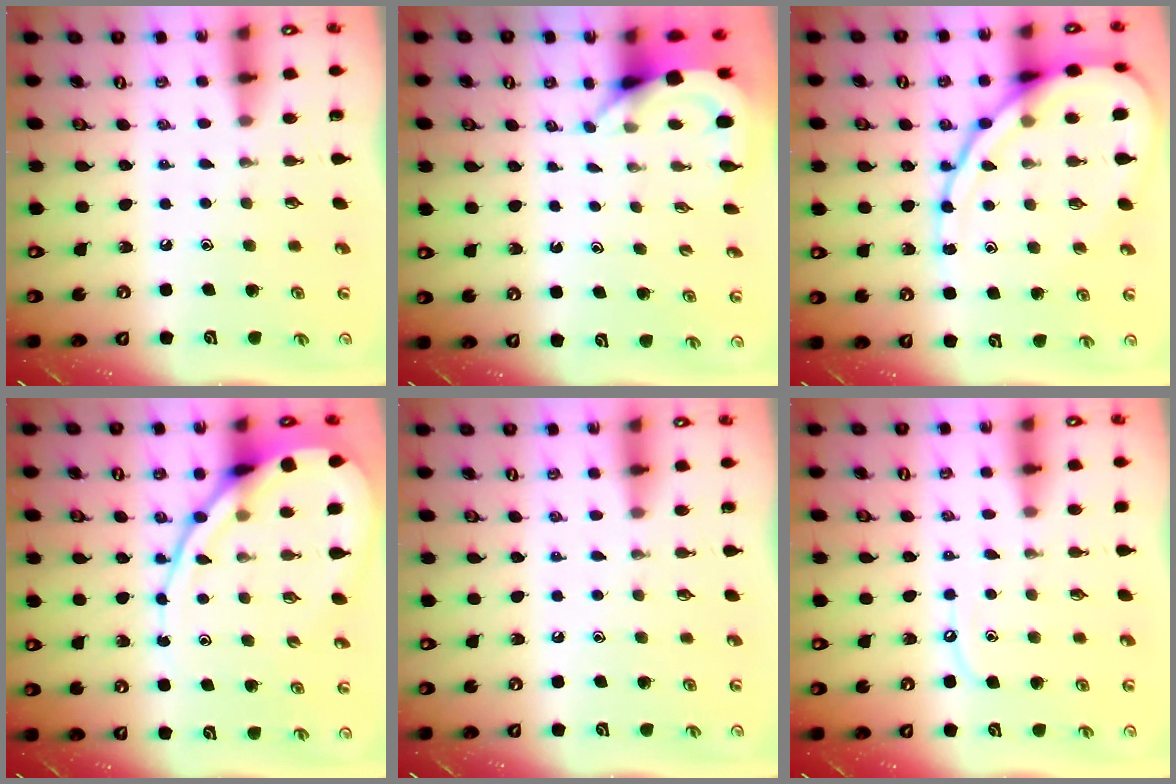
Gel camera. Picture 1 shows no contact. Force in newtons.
{"total": 3.8, "press": 3.8, "slide": 0.2}
{"total": 15.6, "press": 15.4, "slide": 1.8}
{"total": 12.7, "press": 12.6, "slide": 1.2}
{"total": 0.0}
{"total": 5.9, "press": 5.8, "slide": 0.7}